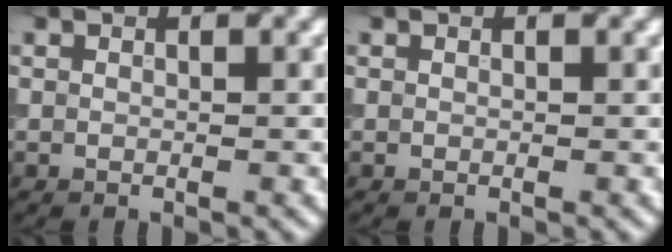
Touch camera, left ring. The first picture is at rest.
{"total": 0.0}